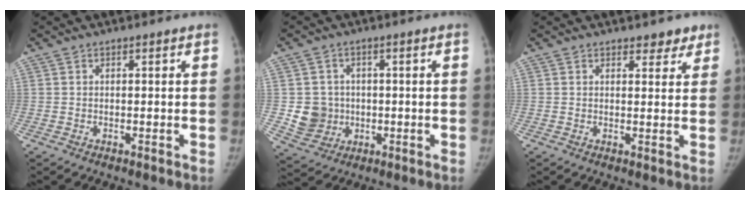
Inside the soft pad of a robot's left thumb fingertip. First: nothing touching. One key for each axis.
{"total": 6.9, "fx": -0.3, "fy": 6.6, "fz": 2.0, "tx": -0.007, "ty": 0.006, "tz": 0.004}
{"total": 3.2, "fx": 2.4, "fy": 1.7, "fz": 1.2, "tx": 0.010, "ty": -0.013, "tz": 0.031}